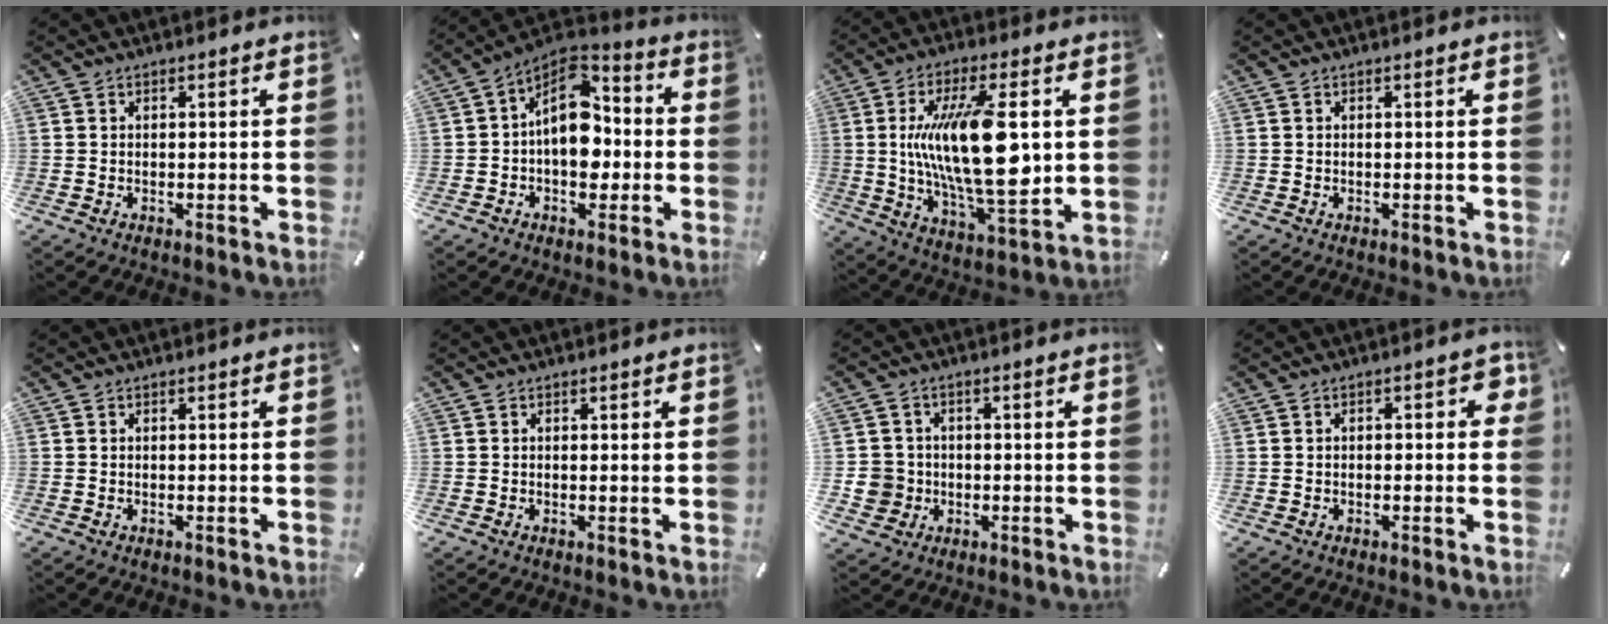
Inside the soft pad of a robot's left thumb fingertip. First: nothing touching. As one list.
[{"total": 12.7, "force": [-0.3, 9.0, 8.9], "torque": [-0.139, -0.010, -0.008]}, {"total": 20.5, "force": [2.7, 7.3, 19.0], "torque": [-0.388, -0.023, 0.032]}, {"total": 0.0}, {"total": 0.0}, {"total": 0.0}, {"total": 6.3, "force": [-0.7, 6.2, 0.9], "torque": [-0.022, 0.010, -0.011]}, {"total": 3.1, "force": [0.1, 1.6, 2.7], "torque": [-0.037, 0.004, -0.003]}]